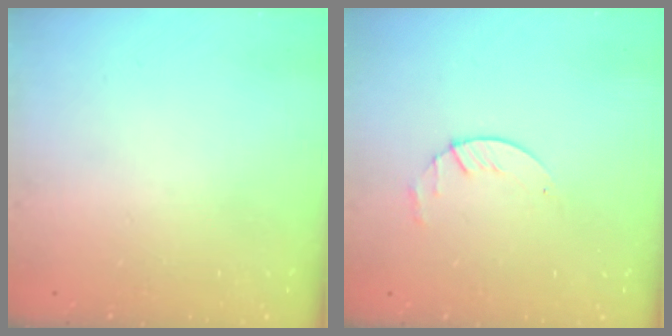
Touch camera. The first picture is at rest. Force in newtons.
{"total": 2.9, "press": 2.9, "slide": 0.4}